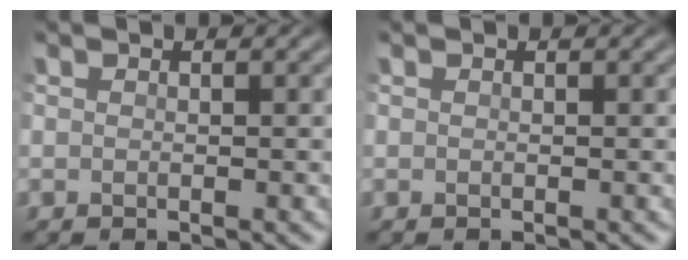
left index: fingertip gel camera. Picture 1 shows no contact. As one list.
[{"total": 0.0}]